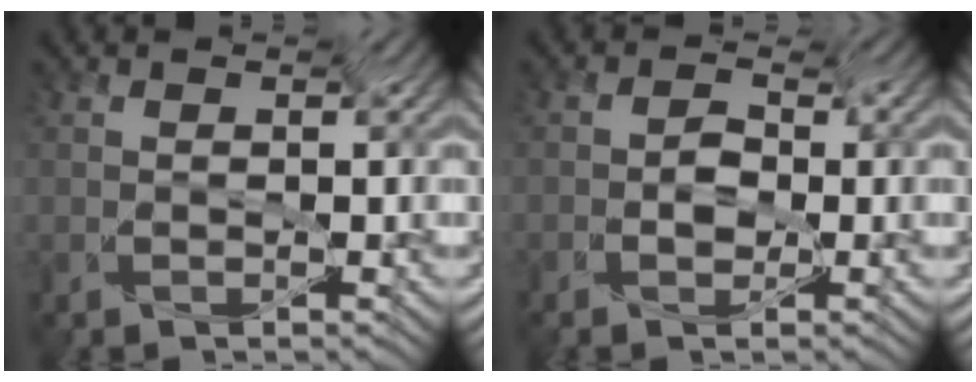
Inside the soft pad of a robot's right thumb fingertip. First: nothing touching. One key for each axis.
{"total": 2.0, "fx": -1.8, "fy": 0.9, "fz": 0.2, "tx": -0.013, "ty": -0.004, "tz": -0.037}